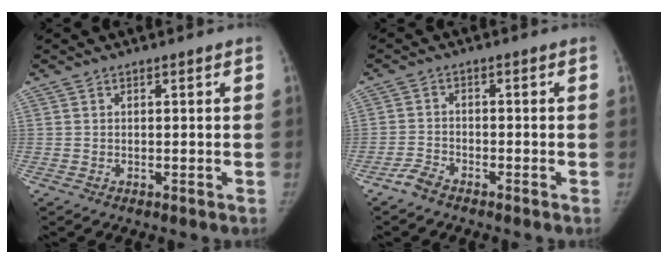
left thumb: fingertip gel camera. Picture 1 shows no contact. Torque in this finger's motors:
{"motor_torque": [0.17, 0.18, 0.09, -0.23, 0.07]}